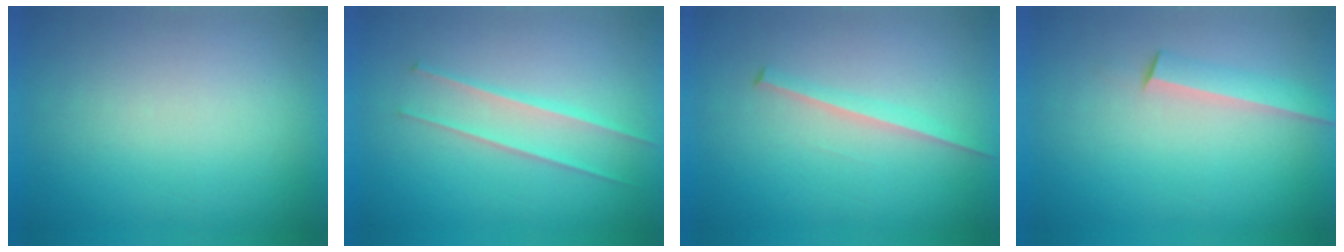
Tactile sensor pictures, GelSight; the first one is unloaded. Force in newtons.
{"total": 2.2}
{"total": 1.6}
{"total": 2.4}